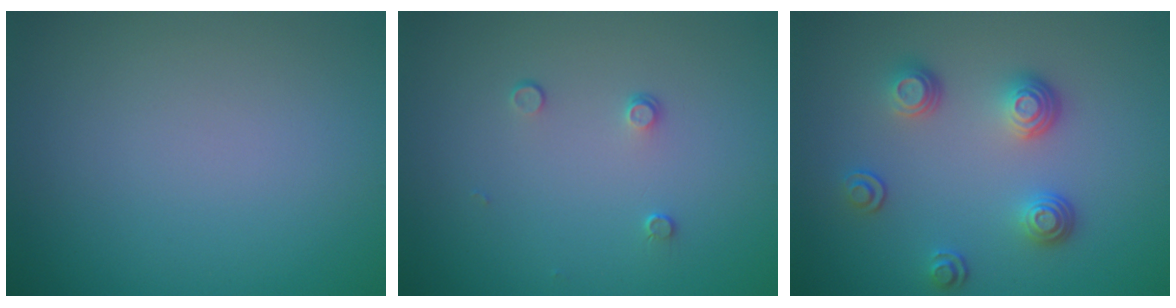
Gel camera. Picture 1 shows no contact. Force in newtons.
{"total": 0.9, "press": 0.6, "slide": 0.6}
{"total": 3.4, "press": 2.7, "slide": 2.0}